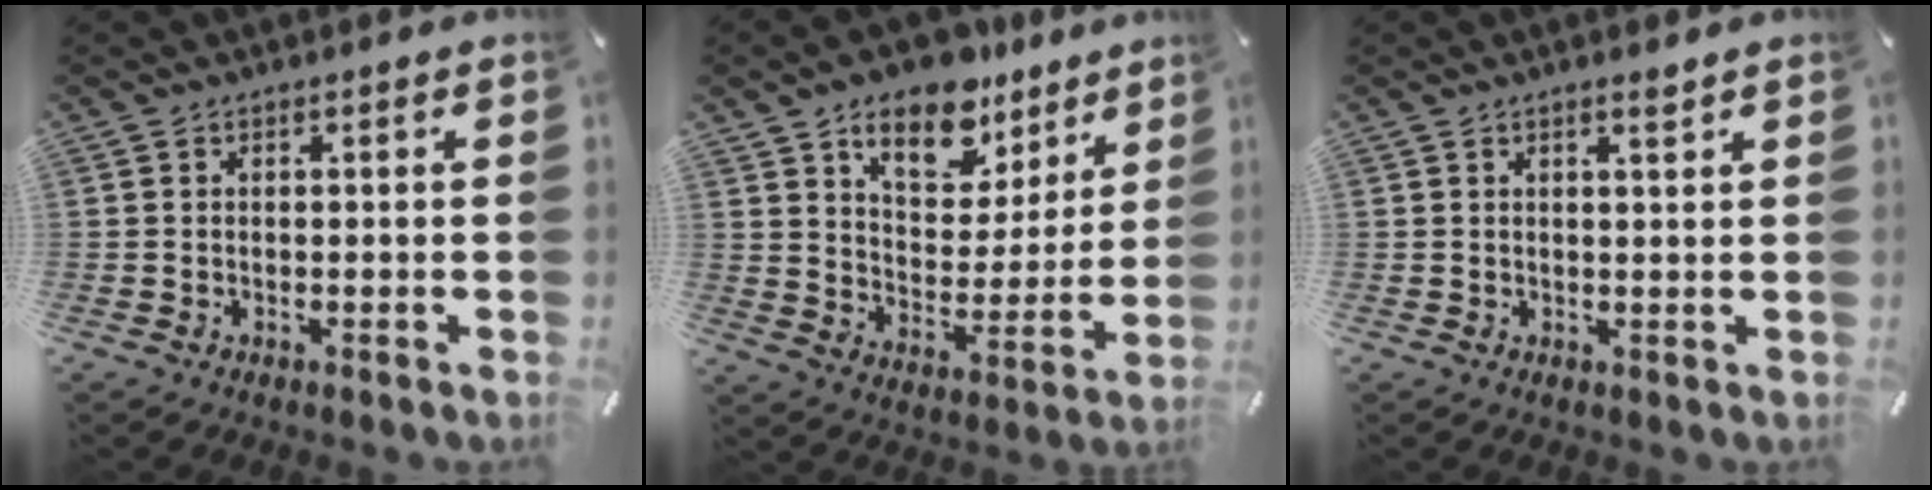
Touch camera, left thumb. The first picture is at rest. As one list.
[{"total": 13.9, "force": [10.2, 7.7, 5.5], "torque": [-0.082, -0.068, 0.183]}, {"total": 1.7, "force": [1.3, 0.1, 1.1], "torque": [-0.015, -0.004, 0.022]}]